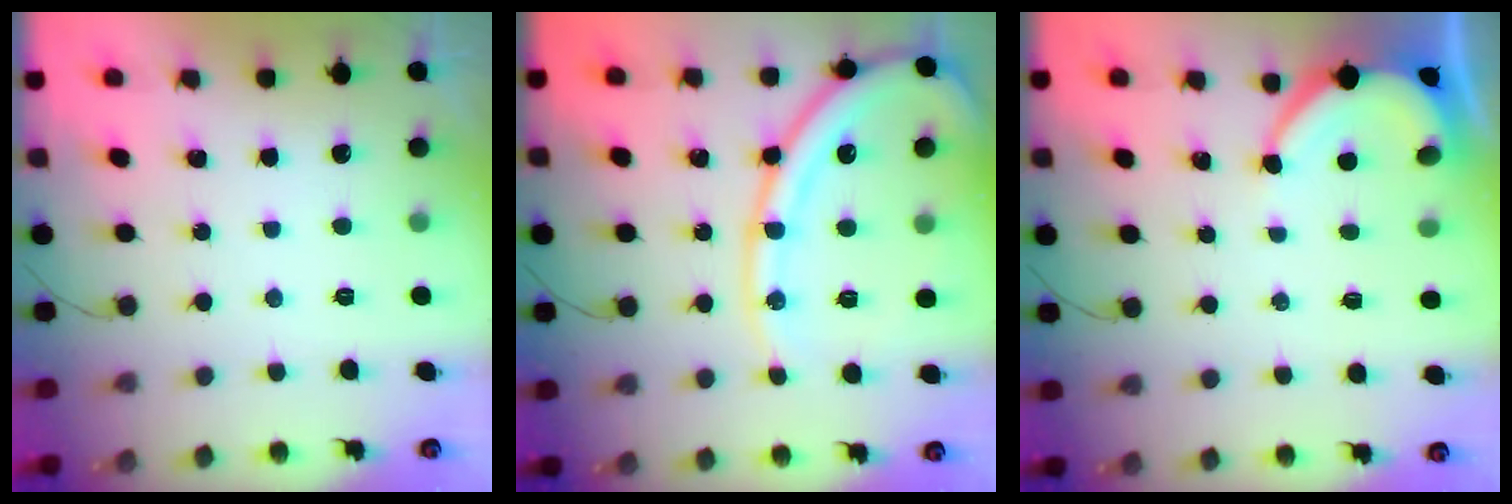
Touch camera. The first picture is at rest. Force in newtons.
{"total": 16.6, "press": 16.5, "slide": 1.9}
{"total": 4.7, "press": 4.7, "slide": 0.4}